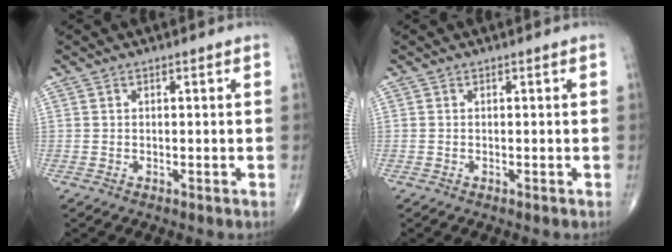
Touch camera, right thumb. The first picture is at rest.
{"total": 0.0}